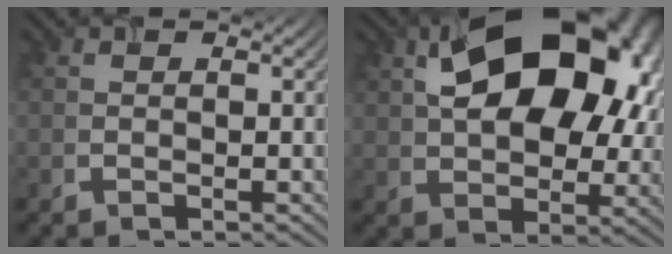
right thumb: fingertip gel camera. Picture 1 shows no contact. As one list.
[{"total": 19.0, "force": [6.4, 11.4, 13.7], "torque": [-0.219, 0.032, 0.097]}]